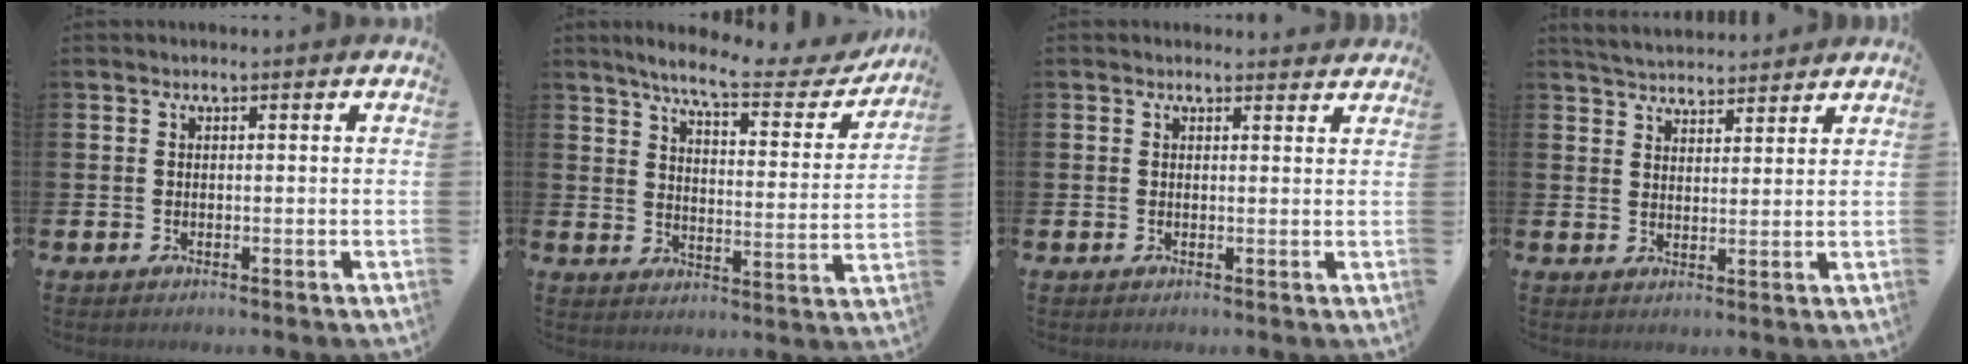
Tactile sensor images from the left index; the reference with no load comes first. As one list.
[{"total": 8.0, "force": [7.0, 1.1, 3.7], "torque": [-0.087, -0.043, 0.113]}, {"total": 1.1, "force": [1.0, 0.3, 0.0], "torque": [0.006, -0.002, 0.018]}, {"total": 4.4, "force": [4.4, 0.7, 0.0], "torque": [-0.021, -0.017, 0.081]}]